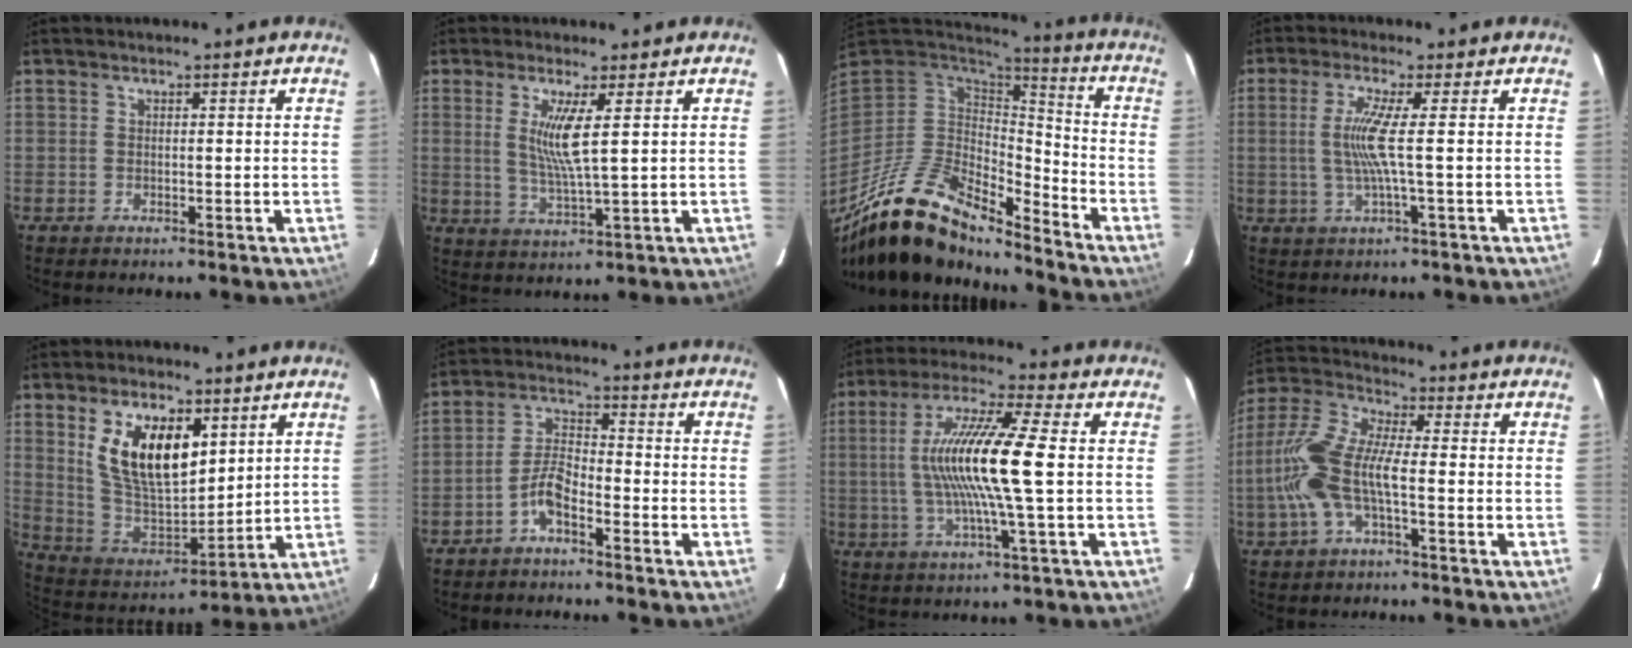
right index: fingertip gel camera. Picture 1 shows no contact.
{"total": 6.3, "force": [1.7, -0.3, 6.1], "torque": [-0.116, -0.016, 0.034]}
{"total": 20.1, "force": [-15.5, 5.8, 11.4], "torque": [-0.218, -0.036, -0.285]}
{"total": 5.8, "force": [0.0, -1.3, 5.6], "torque": [-0.118, -0.006, 0.004]}
{"total": 15.5, "force": [6.2, 7.7, 12.0], "torque": [-0.229, 0.001, 0.133]}
{"total": 5.0, "force": [-3.4, 1.6, 3.3], "torque": [-0.075, 0.016, -0.068]}
{"total": 14.5, "force": [0.2, -0.1, 14.5], "torque": [-0.273, 0.003, 0.000]}
{"total": 11.8, "force": [-2.5, 3.6, 10.9], "torque": [-0.245, 0.007, -0.052]}